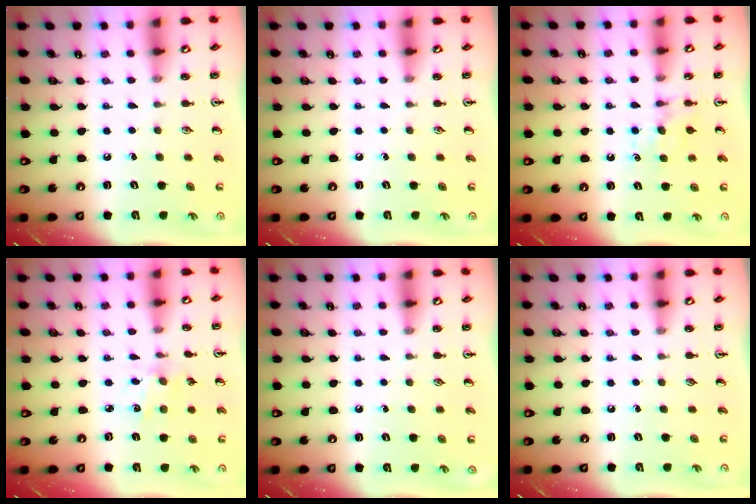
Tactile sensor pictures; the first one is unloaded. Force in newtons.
{"total": 0.0}
{"total": 6.2, "press": 6.2, "slide": 0.5}
{"total": 2.5, "press": 2.4, "slide": 0.4}
{"total": 0.0}
{"total": 0.0}